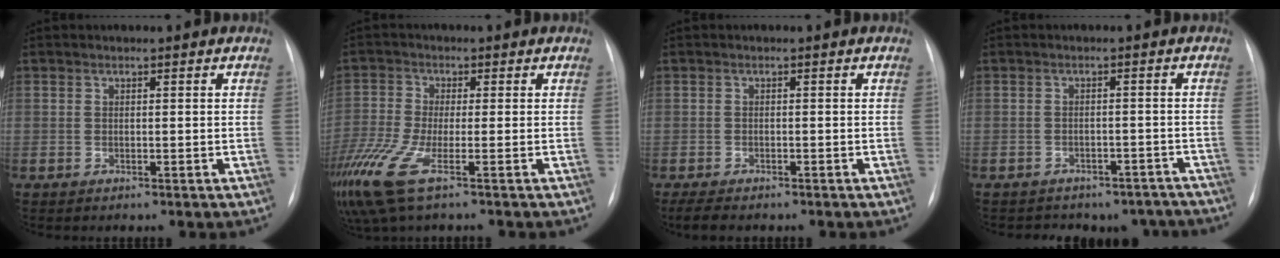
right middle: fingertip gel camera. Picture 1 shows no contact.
{"total": 9.5, "force": [-5.2, 1.4, 7.8], "torque": [-0.181, -0.024, -0.105]}
{"total": 3.6, "force": [-2.8, 1.0, 1.9], "torque": [-0.035, -0.010, -0.037]}
{"total": 11.1, "force": [-9.6, 5.3, 1.2], "torque": [-0.007, 0.026, -0.096]}